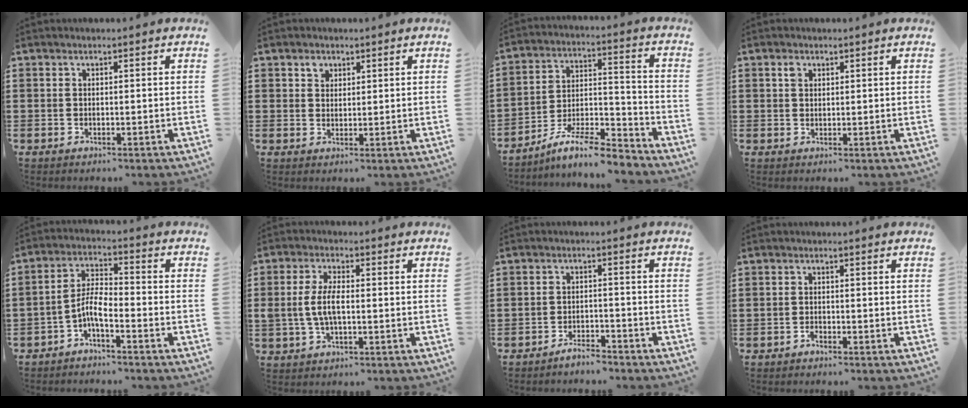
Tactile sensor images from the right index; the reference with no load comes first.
{"total": 1.8, "force": [1.1, 1.3, 0.6], "torque": [-0.008, 0.003, 0.018]}
{"total": 9.5, "force": [-8.1, 1.4, 4.6], "torque": [-0.072, 0.020, -0.155]}
{"total": 1.3, "force": [0.5, 0.9, 0.7], "torque": [-0.015, 0.005, 0.010]}
{"total": 5.2, "force": [-2.8, 1.4, 4.2], "torque": [-0.096, 0.000, -0.058]}
{"total": 5.4, "force": [-0.4, 2.4, 4.8], "torque": [-0.117, -0.004, -0.017]}
{"total": 2.9, "force": [-2.9, 0.3, 0.5], "torque": [-0.012, 0.005, -0.058]}
{"total": 0.9, "force": [-0.8, 0.3, 0.2], "torque": [-0.007, 0.001, -0.017]}